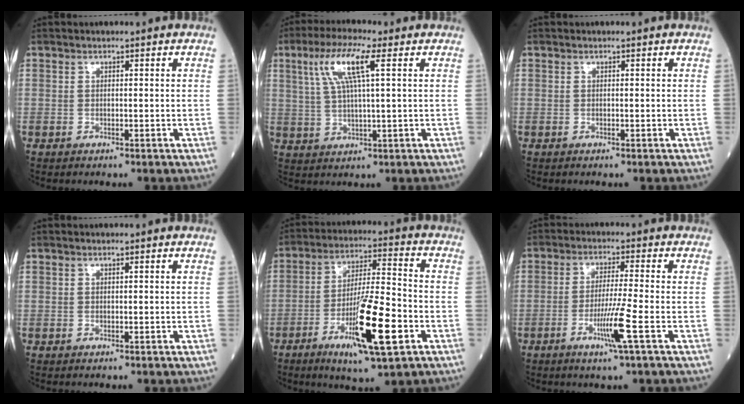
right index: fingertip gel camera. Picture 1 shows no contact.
{"total": 8.6, "force": [3.3, 0.7, 7.9], "torque": [-0.166, 0.018, 0.064]}
{"total": 0.0}
{"total": 0.0}
{"total": 14.2, "force": [-5.8, 1.4, 12.9], "torque": [-0.229, -0.019, -0.097]}
{"total": 6.5, "force": [-2.5, -1.0, 5.9], "torque": [-0.114, -0.017, -0.050]}